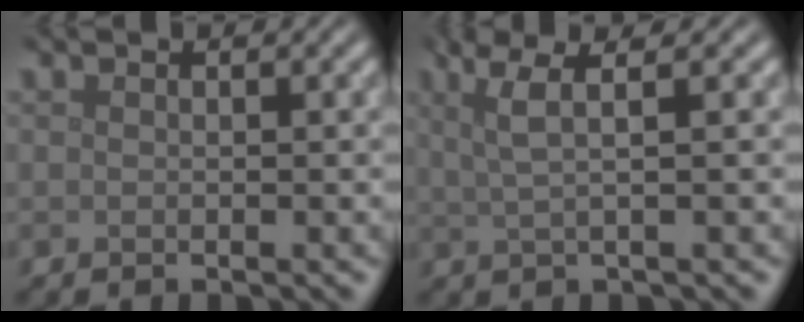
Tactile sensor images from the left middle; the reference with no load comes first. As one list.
[{"total": 3.3, "force": [1.2, 0.6, 3.0], "torque": [-0.052, 0.006, 0.020]}]